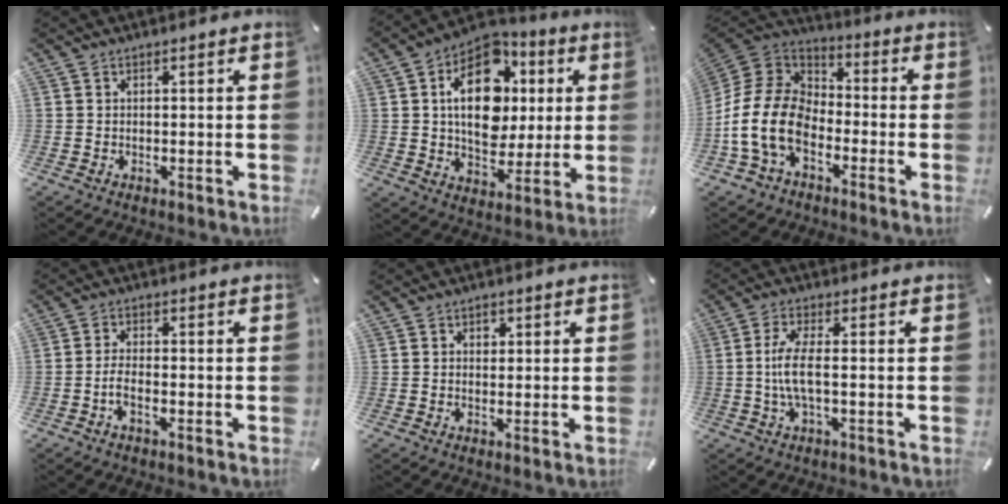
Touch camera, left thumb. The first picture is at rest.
{"total": 18.5, "force": [3.6, 13.2, 12.5], "torque": [-0.198, -0.002, 0.067]}
{"total": 15.0, "force": [-6.5, 10.2, 8.9], "torque": [-0.206, 0.028, -0.123]}
{"total": 3.5, "force": [-1.4, 1.3, 2.9], "torque": [-0.062, 0.003, -0.029]}
{"total": 1.5, "force": [0.4, 1.3, 0.6], "torque": [0.002, 0.000, 0.002]}
{"total": 7.1, "force": [-0.4, 1.7, 6.9], "torque": [-0.151, -0.011, -0.016]}